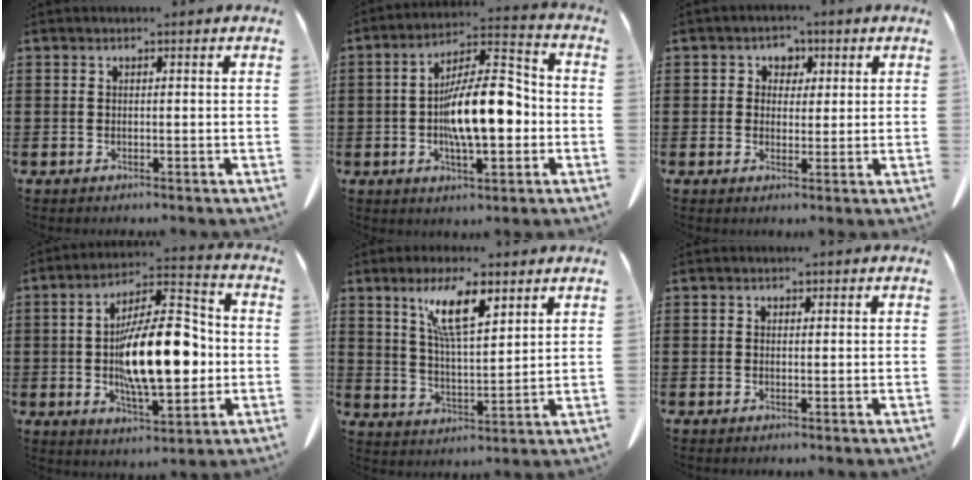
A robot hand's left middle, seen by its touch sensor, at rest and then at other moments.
{"total": 13.1, "force": [-1.7, 4.8, 12.1], "torque": [-0.215, 0.007, -0.028]}
{"total": 2.6, "force": [0.7, 2.4, 0.6], "torque": [-0.018, 0.009, 0.008]}
{"total": 16.4, "force": [-1.0, 6.8, 14.9], "torque": [-0.259, 0.005, -0.014]}
{"total": 9.6, "force": [5.8, 2.8, 7.1], "torque": [-0.143, -0.004, 0.101]}
{"total": 0.7, "force": [0.2, 0.5, 0.4], "torque": [-0.010, 0.003, 0.004]}